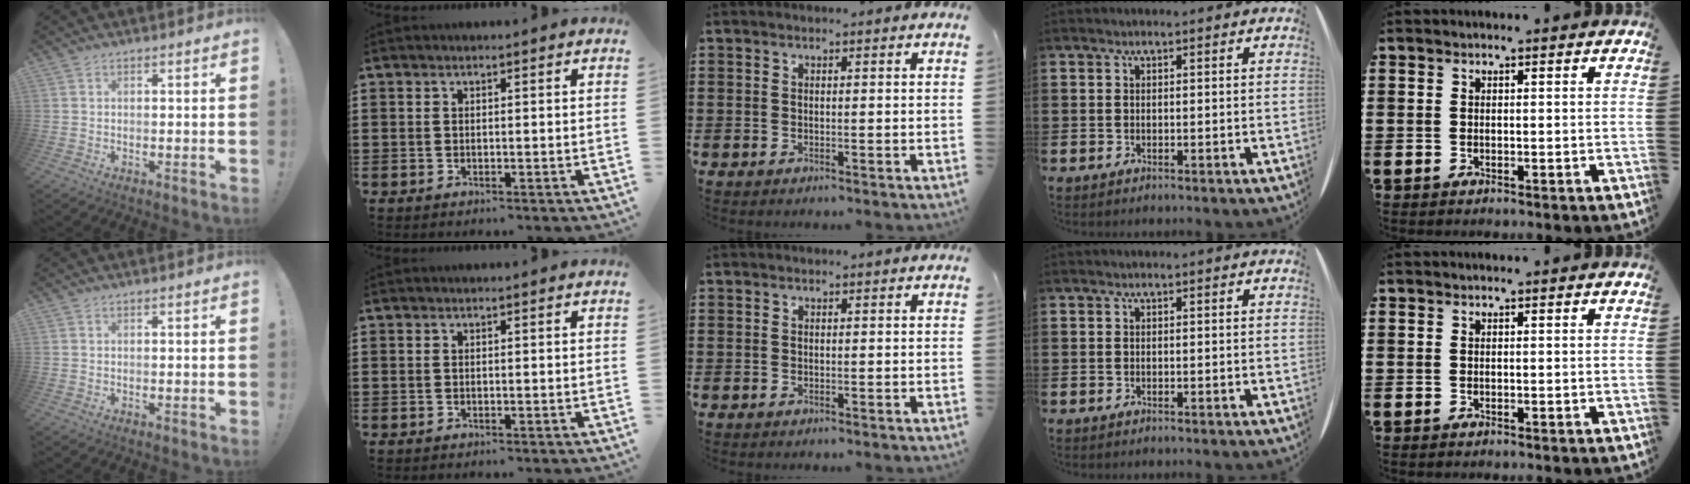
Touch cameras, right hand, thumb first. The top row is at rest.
{}